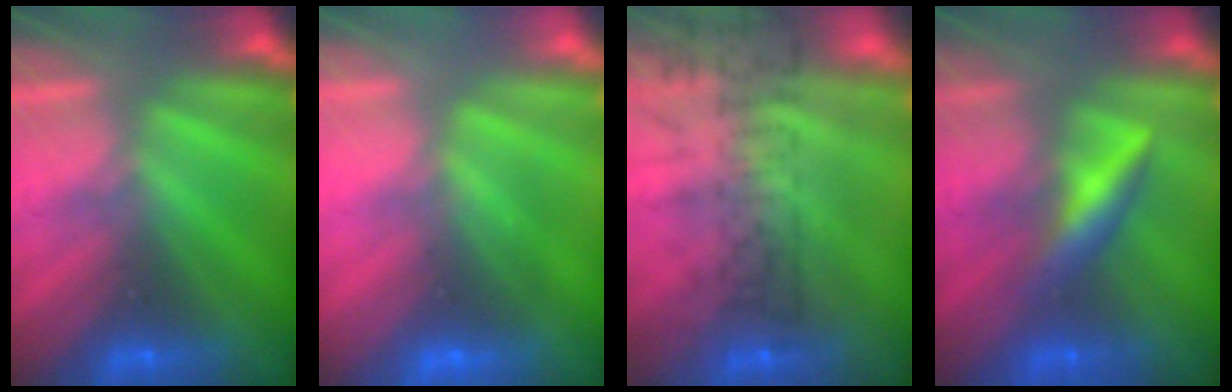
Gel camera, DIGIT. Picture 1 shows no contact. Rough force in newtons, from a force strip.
{"total": 2.7}
{"total": 9.2}
{"total": 2.5}